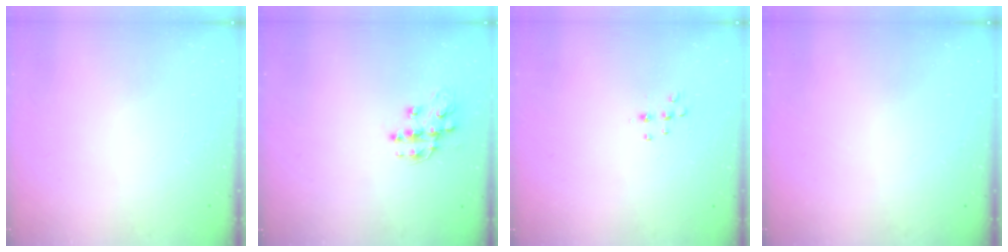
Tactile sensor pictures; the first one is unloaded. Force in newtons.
{"total": 10.6, "press": 10.6, "slide": 0.6}
{"total": 5.8, "press": 5.8, "slide": 0.4}
{"total": 0.0}